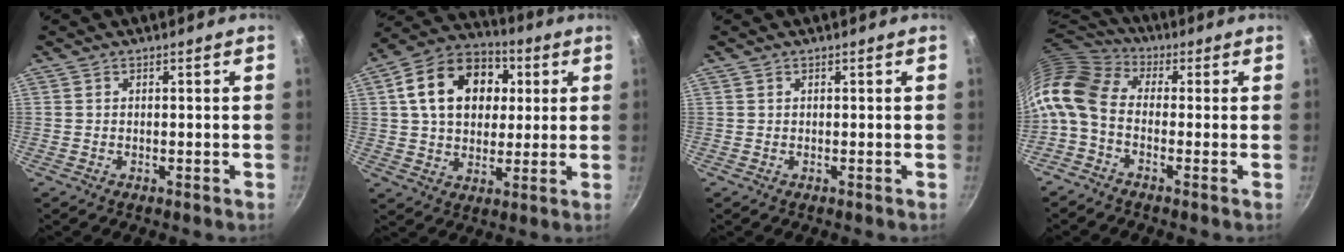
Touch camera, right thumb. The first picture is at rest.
{"total": 17.9, "force": [4.2, 13.1, 11.4], "torque": [-0.162, 0.021, 0.058]}
{"total": 0.0}
{"total": 12.7, "force": [-1.6, 8.5, 9.3], "torque": [-0.198, 0.030, -0.055]}